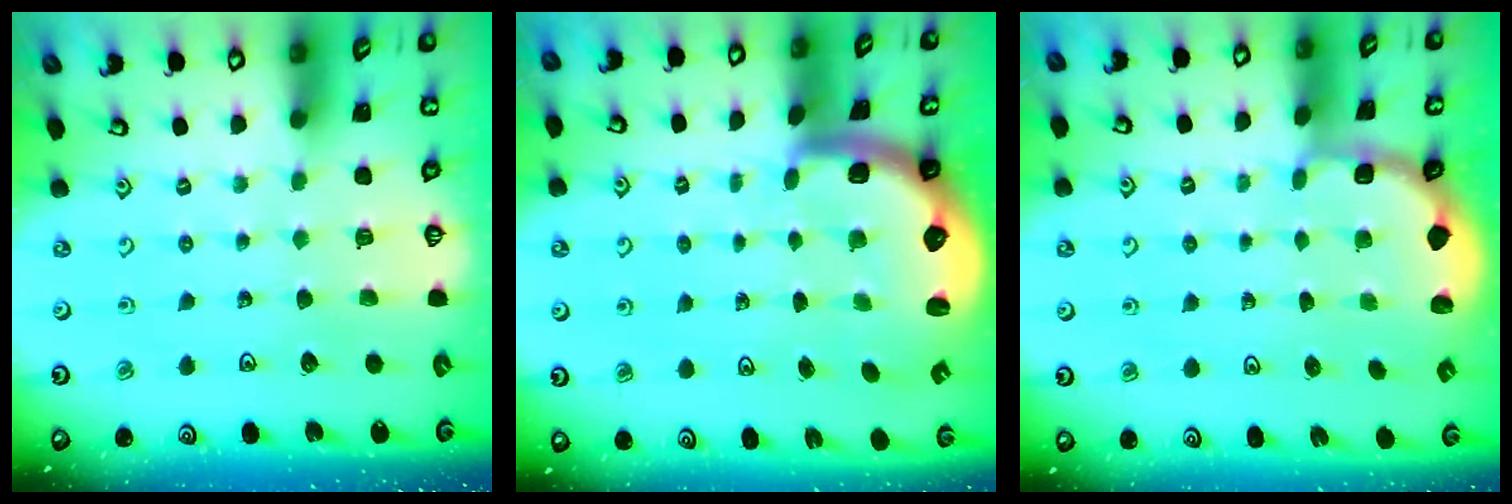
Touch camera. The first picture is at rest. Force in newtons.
{"total": 2.8, "press": 2.5, "slide": 1.4}
{"total": 1.8, "press": 1.6, "slide": 0.8}